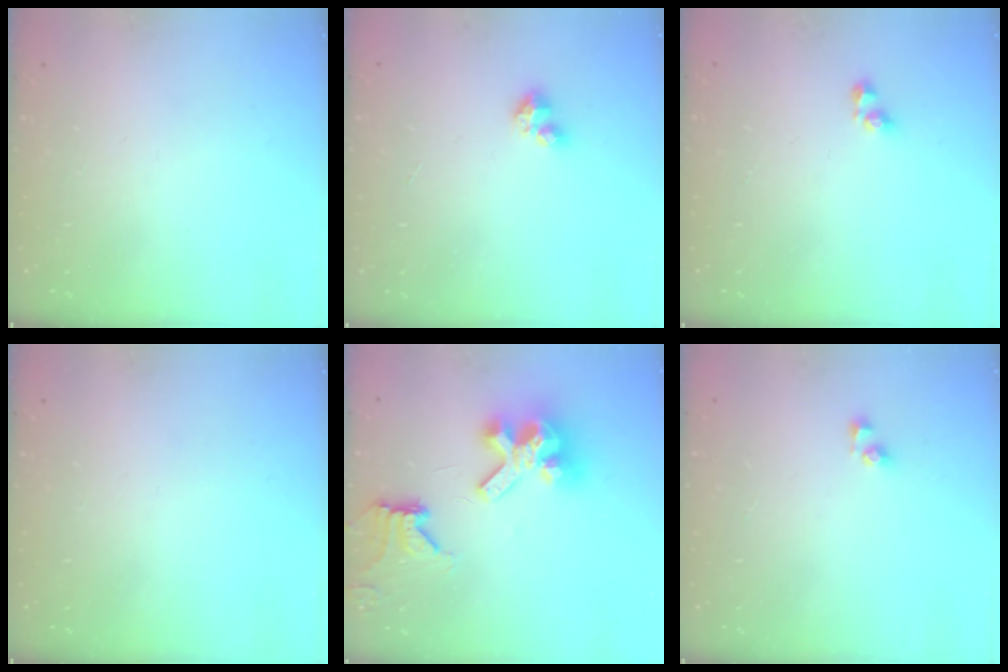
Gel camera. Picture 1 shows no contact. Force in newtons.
{"total": 2.8, "press": 2.8, "slide": 0.2}
{"total": 2.9, "press": 2.9, "slide": 0.4}
{"total": 0.0}
{"total": 15.6, "press": 15.4, "slide": 2.1}
{"total": 4.0, "press": 4.0, "slide": 0.4}